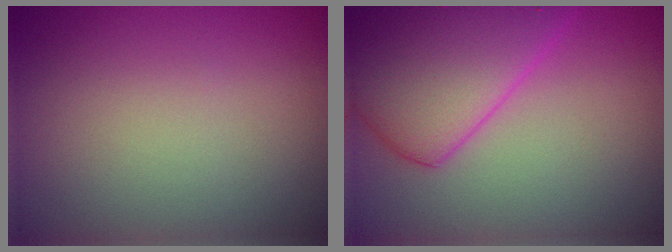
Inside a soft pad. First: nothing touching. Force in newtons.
{"total": 6.4, "press": 6.4, "slide": 0.2}